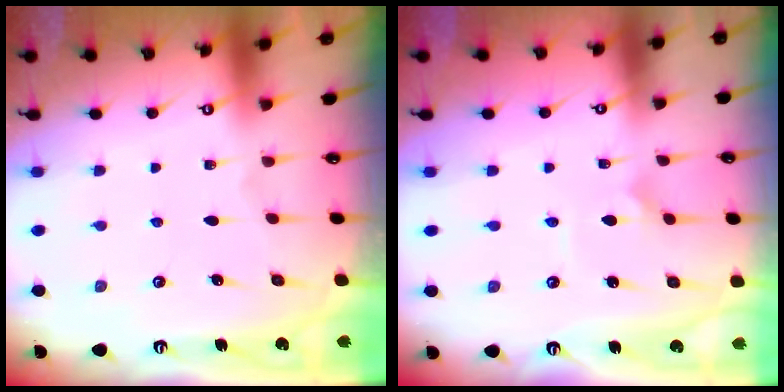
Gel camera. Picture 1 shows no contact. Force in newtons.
{"total": 4.7, "press": 4.6, "slide": 0.6}